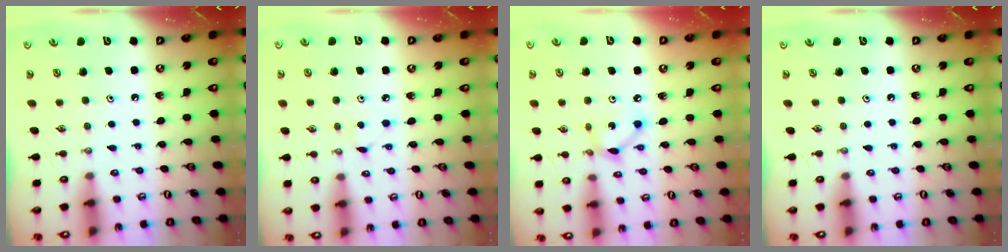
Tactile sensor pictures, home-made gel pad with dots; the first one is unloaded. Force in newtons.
{"total": 2.9, "press": 2.8, "slide": 0.3}
{"total": 5.3, "press": 5.3, "slide": 0.3}
{"total": 0.0}